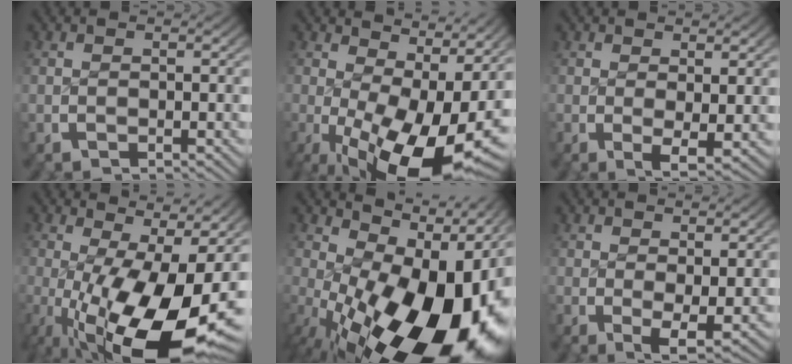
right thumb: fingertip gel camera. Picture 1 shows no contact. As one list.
[{"total": 13.0, "force": [-2.4, 6.9, 10.8], "torque": [-0.169, -0.060, -0.003]}, {"total": 2.5, "force": [0.3, 1.3, 2.2], "torque": [-0.042, -0.017, 0.011]}, {"total": 16.1, "force": [-3.1, 7.8, 13.7], "torque": [-0.224, -0.066, -0.007]}, {"total": 23.1, "force": [-2.7, 13.6, 18.6], "torque": [-0.301, -0.064, 0.001]}, {"total": 3.3, "force": [0.2, 1.6, 2.9], "torque": [-0.056, -0.022, 0.014]}]